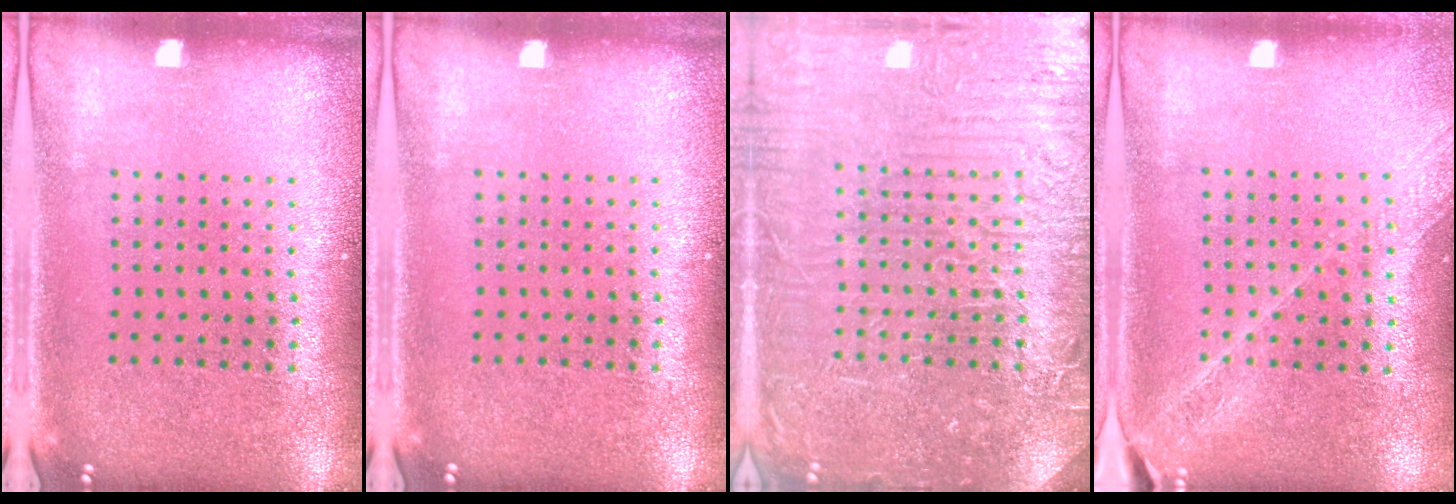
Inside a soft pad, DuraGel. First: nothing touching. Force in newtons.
{"total": 0.0}
{"total": 7.8, "press": 7.7, "slide": 1.0}
{"total": 1.6, "press": 1.5, "slide": 0.4}